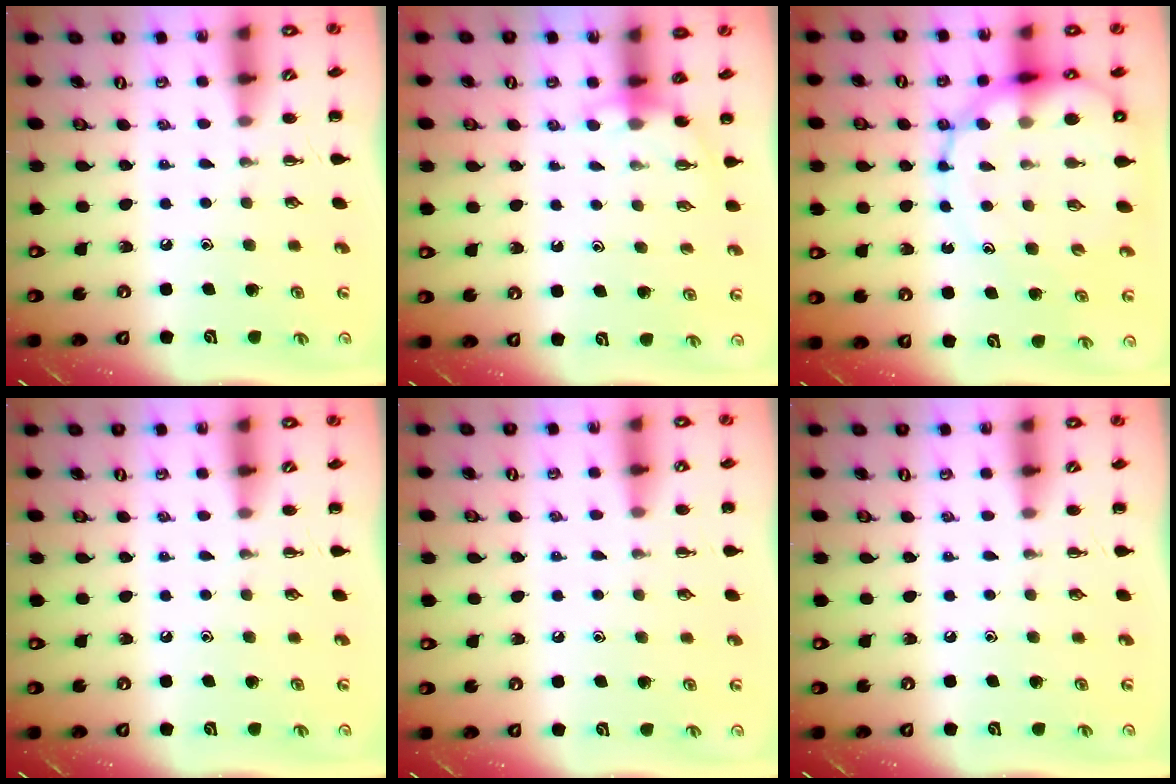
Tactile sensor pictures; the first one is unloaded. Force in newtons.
{"total": 3.6, "press": 3.6, "slide": 0.3}
{"total": 16.0, "press": 15.6, "slide": 3.4}
{"total": 0.0}
{"total": 4.3, "press": 3.9, "slide": 1.8}
{"total": 0.0}